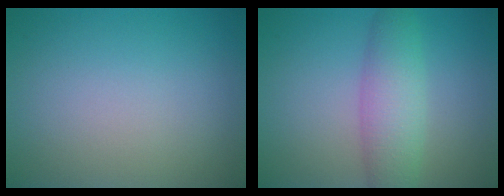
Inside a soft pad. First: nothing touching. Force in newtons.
{"total": 4.5, "press": 4.5, "slide": 0.1}